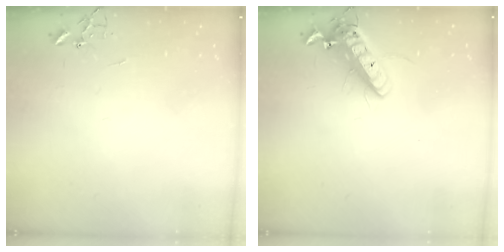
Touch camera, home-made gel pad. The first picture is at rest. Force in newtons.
{"total": 14.4, "press": 14.1, "slide": 2.7}